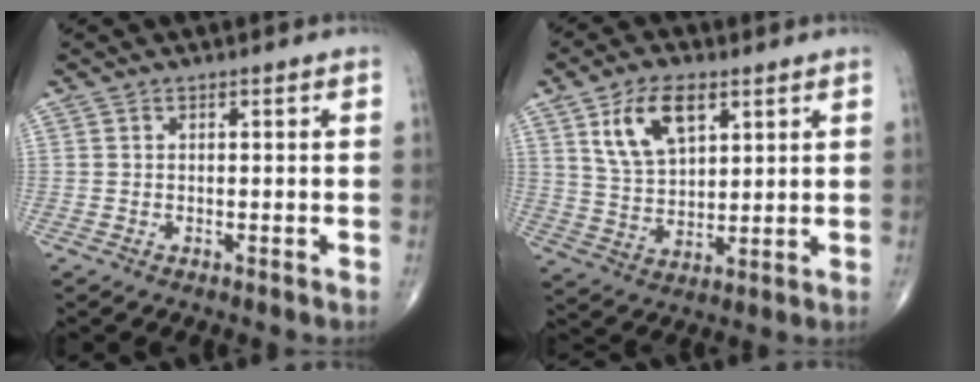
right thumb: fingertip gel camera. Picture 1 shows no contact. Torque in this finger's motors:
{"motor_torque": [0.35, 0.46, 0.09, -0.03, 0.09]}